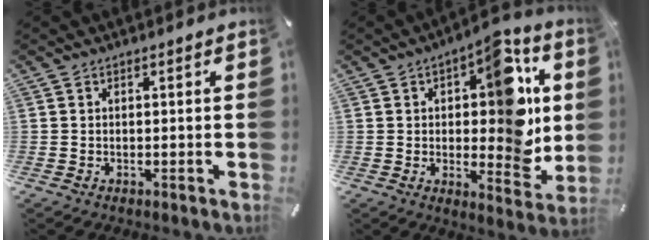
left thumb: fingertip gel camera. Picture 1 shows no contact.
{"total": 16.3, "force": [3.7, 8.4, 13.5], "torque": [-0.139, -0.036, 0.059]}